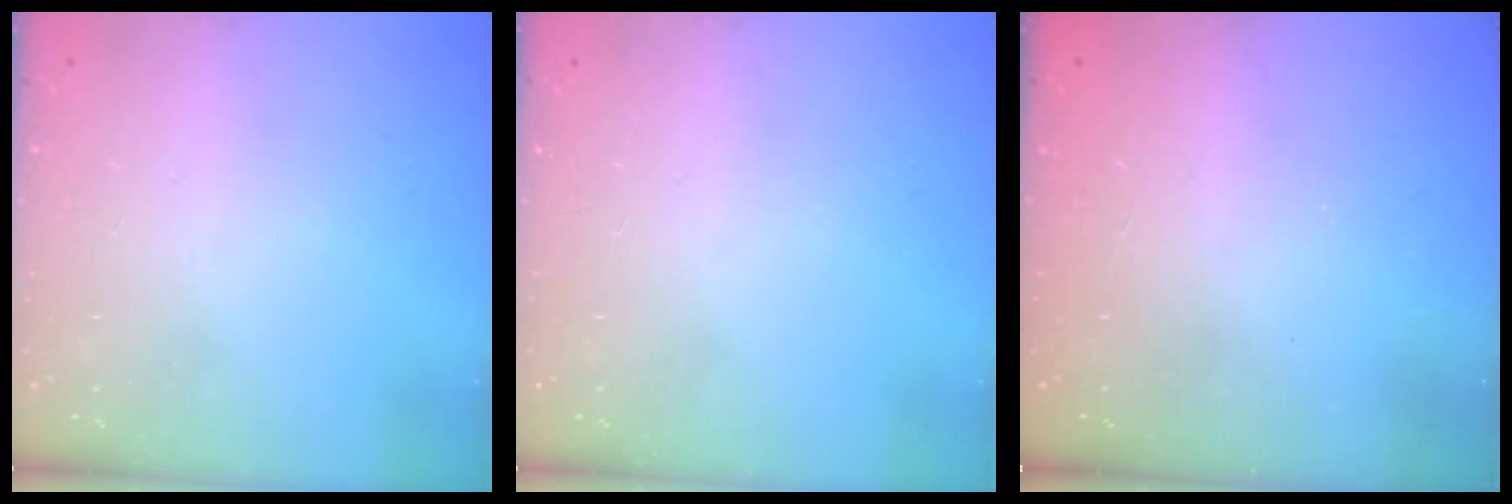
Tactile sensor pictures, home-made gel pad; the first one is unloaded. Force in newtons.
{"total": 0.0}
{"total": 2.4, "press": 2.3, "slide": 0.8}